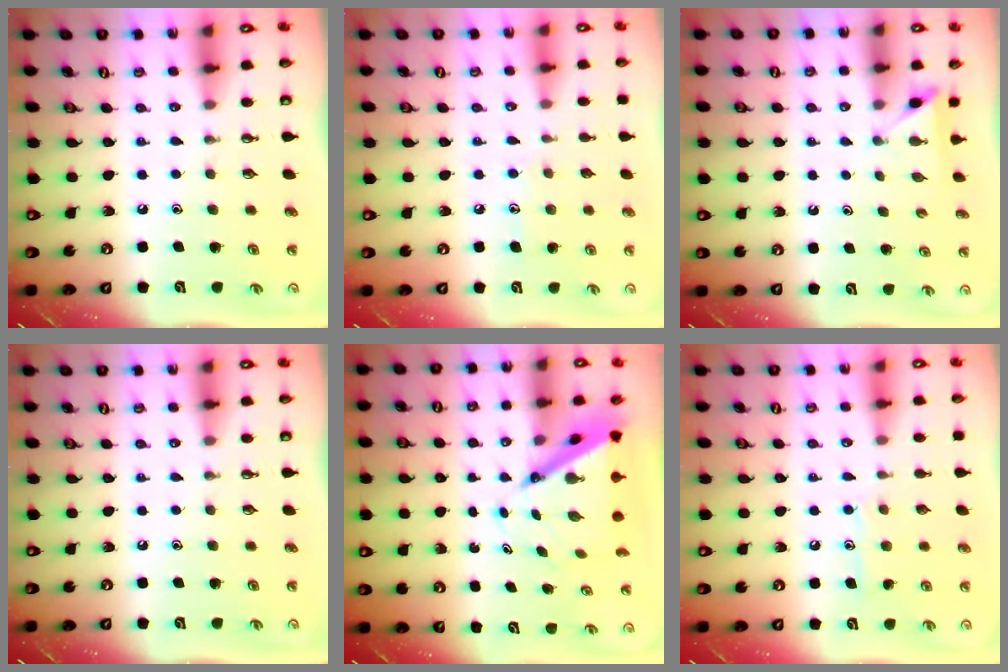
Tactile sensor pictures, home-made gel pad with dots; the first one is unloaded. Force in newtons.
{"total": 6.4, "press": 6.3, "slide": 0.6}
{"total": 2.5, "press": 2.4, "slide": 0.3}
{"total": 0.0}
{"total": 7.3, "press": 7.3, "slide": 0.7}
{"total": 7.6, "press": 7.6, "slide": 0.5}